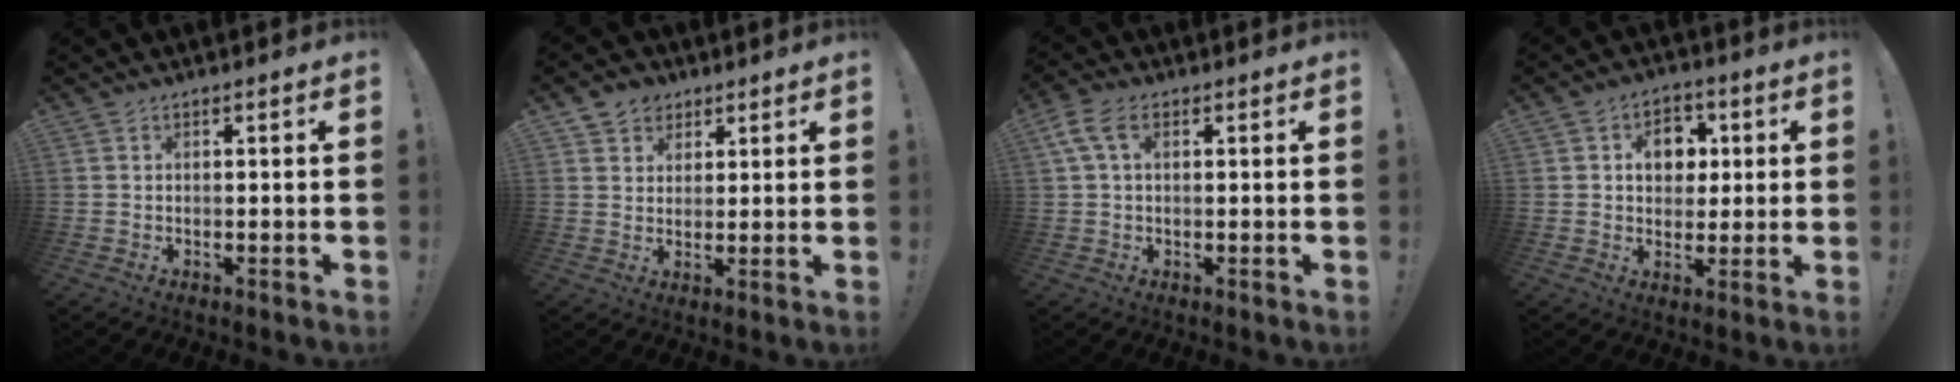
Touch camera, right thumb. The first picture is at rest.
{"total": 5.1, "force": [2.6, 4.3, 0.6], "torque": [-0.005, -0.019, 0.050]}
{"total": 6.2, "force": [2.1, 3.6, 4.5], "torque": [-0.096, 0.008, 0.042]}
{"total": 9.1, "force": [2.2, 7.4, 4.8], "torque": [-0.056, -0.004, 0.039]}